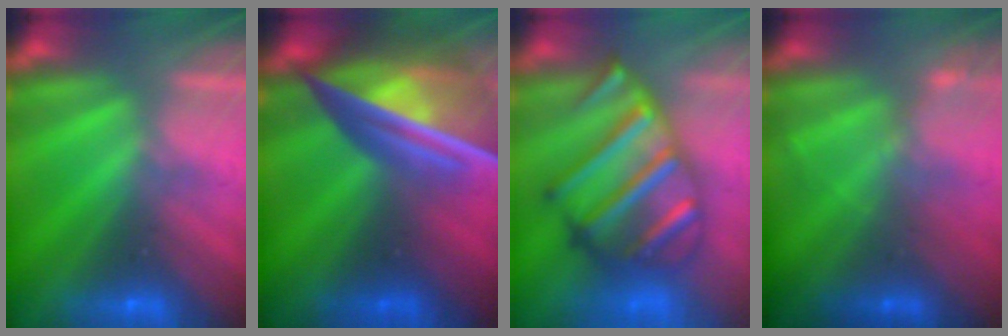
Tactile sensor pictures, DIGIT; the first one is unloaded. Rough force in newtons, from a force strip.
{"total": 7.6}
{"total": 6.3}
{"total": 2.3}